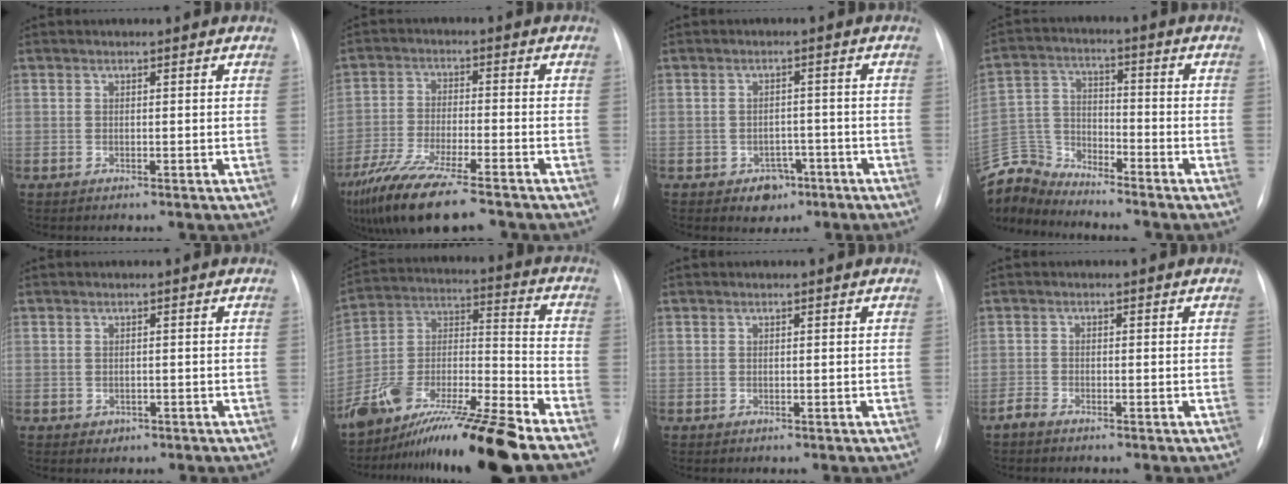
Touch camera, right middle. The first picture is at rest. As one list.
[{"total": 13.7, "force": [-10.3, 2.0, 8.8], "torque": [-0.172, -0.039, -0.178]}, {"total": 4.0, "force": [-2.2, 3.0, 1.3], "torque": [-0.010, 0.013, -0.022]}, {"total": 9.1, "force": [-9.1, 0.7, -0.4], "torque": [-0.004, 0.016, -0.182]}, {"total": 1.2, "force": [-0.5, 1.1, 0.2], "torque": [-0.003, 0.003, -0.003]}, {"total": 20.0, "force": [-16.2, 0.4, 11.7], "torque": [-0.216, -0.007, -0.292]}, {"total": 0.0}, {"total": 1.5, "force": [-1.3, 0.4, 0.6], "torque": [-0.021, -0.003, -0.024]}]